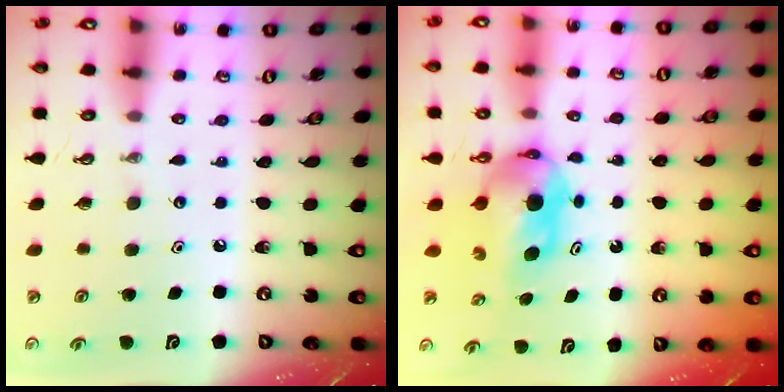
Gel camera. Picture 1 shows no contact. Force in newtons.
{"total": 6.4, "press": 4.6, "slide": 4.4}